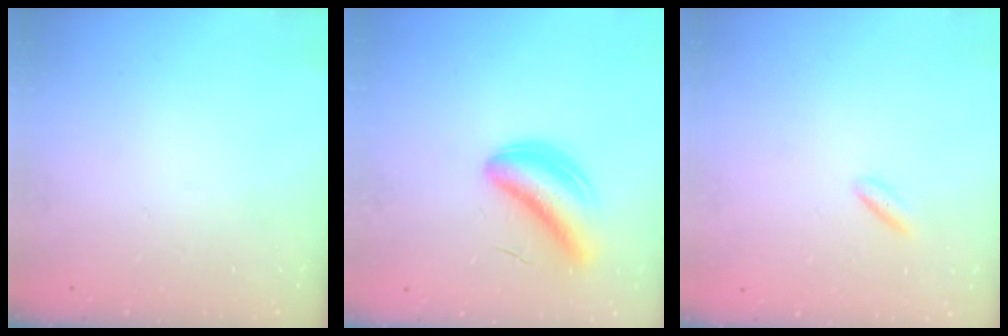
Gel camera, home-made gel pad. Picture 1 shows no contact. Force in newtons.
{"total": 6.3, "press": 6.1, "slide": 1.6}
{"total": 1.8, "press": 1.6, "slide": 0.8}